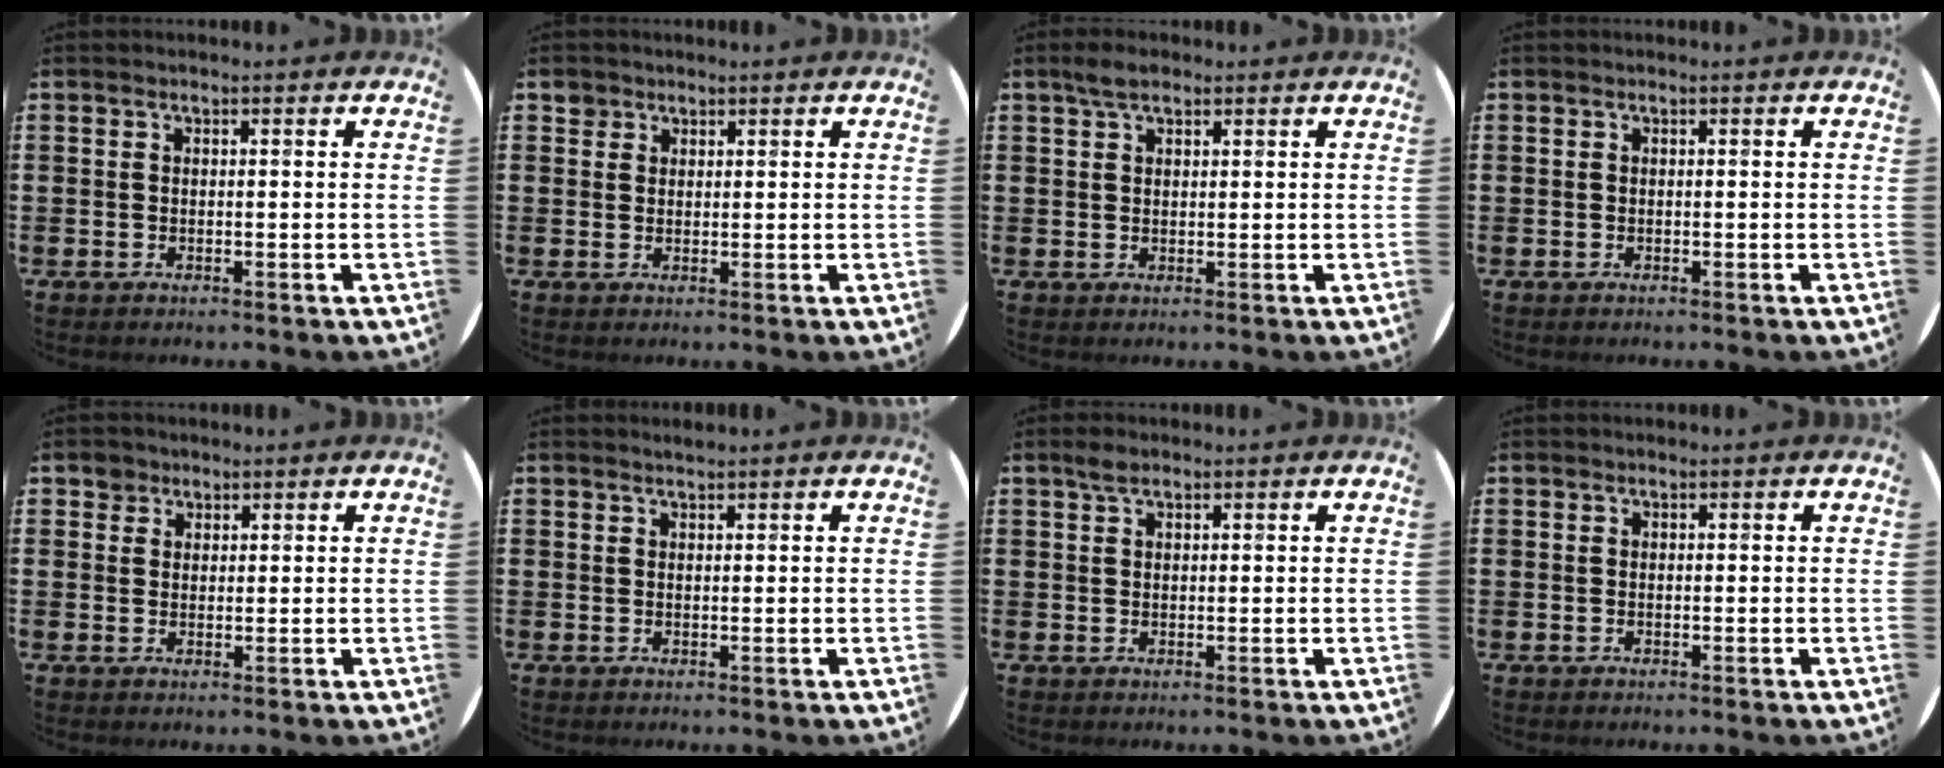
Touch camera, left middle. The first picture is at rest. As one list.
[{"total": 1.7, "force": [1.4, 1.0, 0.0], "torque": [0.007, 0.000, 0.026]}, {"total": 2.8, "force": [2.1, 1.3, 1.4], "torque": [-0.022, 0.004, 0.036]}, {"total": 0.0}, {"total": 2.2, "force": [1.7, 1.4, 0.0], "torque": [0.013, -0.001, 0.030]}, {"total": 0.9, "force": [0.9, 0.0, 0.0], "torque": [0.000, 0.000, 0.017]}, {"total": 1.8, "force": [1.3, 0.8, 0.9], "torque": [-0.012, 0.002, 0.022]}, {"total": 0.0}]